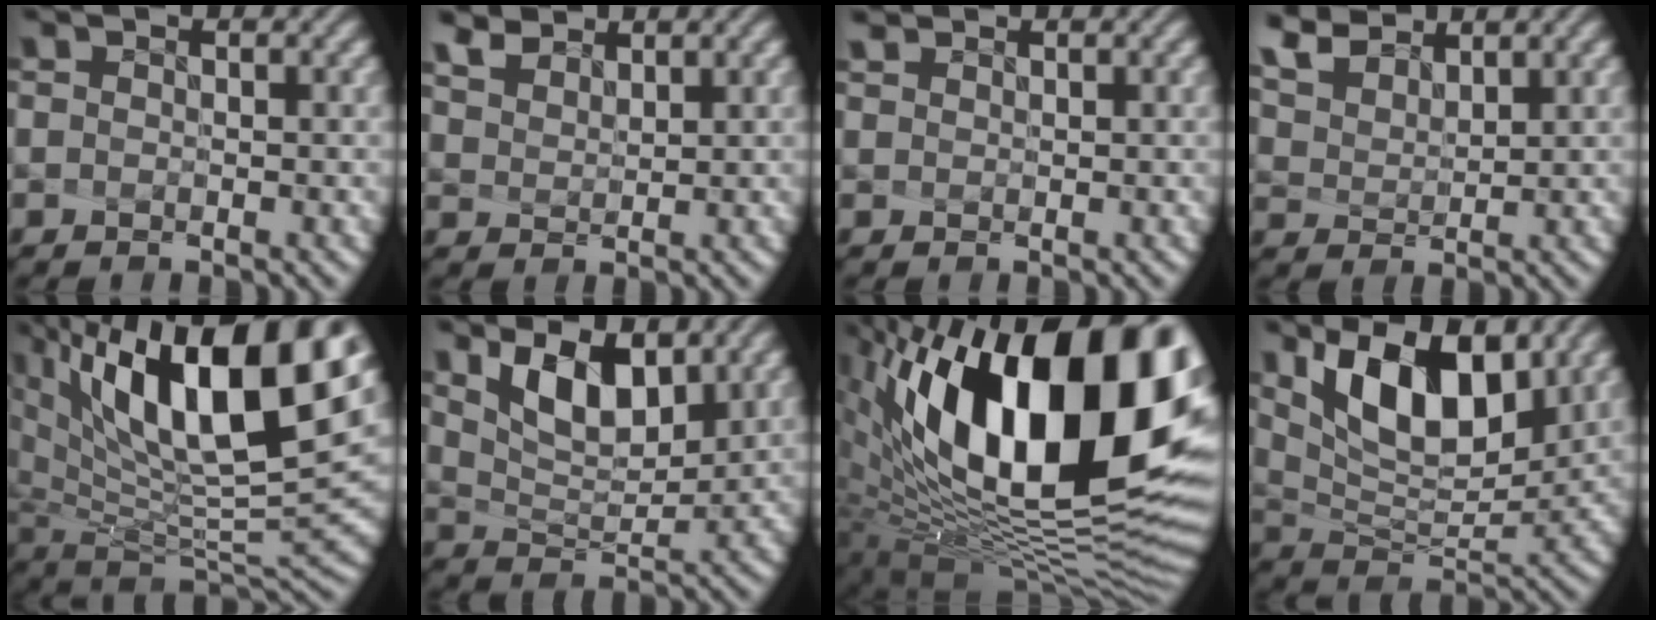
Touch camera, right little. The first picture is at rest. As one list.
[{"total": 2.8, "force": [2.6, 0.8, 0.5], "torque": [-0.031, -0.003, 0.058]}, {"total": 0.8, "force": [0.5, -0.3, -0.5], "torque": [0.002, -0.002, 0.015]}, {"total": 5.0, "force": [4.3, 1.8, 1.6], "torque": [-0.071, 0.001, 0.088]}, {"total": 15.6, "force": [7.0, 5.7, 12.8], "torque": [-0.224, 0.012, 0.128]}, {"total": 5.4, "force": [3.1, 2.1, 3.9], "torque": [-0.074, 0.004, 0.050]}, {"total": 18.7, "force": [4.9, 8.7, 15.8], "torque": [-0.241, 0.011, 0.088]}, {"total": 9.3, "force": [4.8, 3.6, 7.1], "torque": [-0.120, -0.003, 0.088]}]